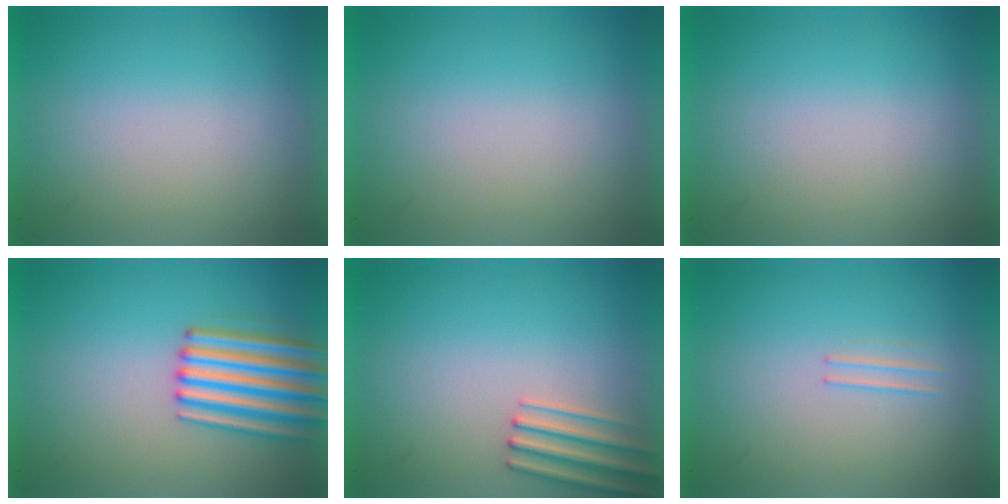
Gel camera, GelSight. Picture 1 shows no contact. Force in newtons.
{"total": 0.0}
{"total": 0.0}
{"total": 4.7}
{"total": 2.5}
{"total": 1.1}